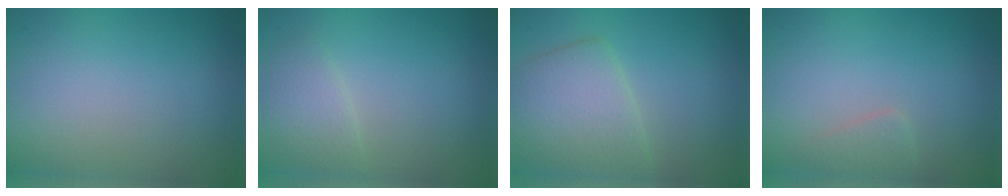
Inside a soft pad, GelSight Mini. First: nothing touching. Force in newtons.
{"total": 1.9, "press": 1.9, "slide": 0.1}
{"total": 4.7, "press": 4.7, "slide": 0.3}
{"total": 1.2, "press": 1.2, "slide": 0.1}